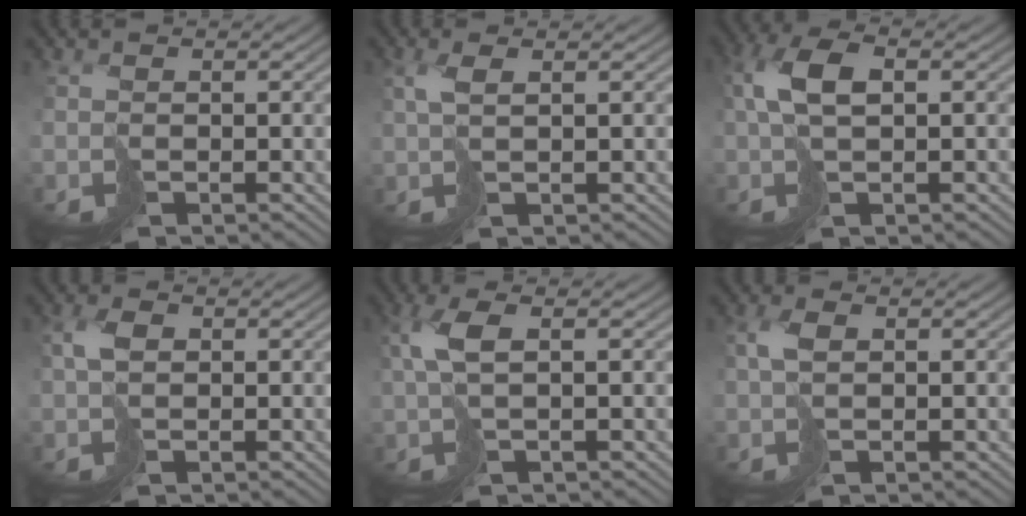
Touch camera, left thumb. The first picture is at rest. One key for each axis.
{"total": 2.6, "fx": 1.2, "fy": 0.7, "fz": 2.2, "tx": -0.042, "ty": 0.009, "tz": 0.024}
{"total": 6.3, "fx": 1.0, "fy": 3.0, "fz": 5.5, "tx": -0.115, "ty": 0.015, "tz": 0.014}
{"total": 2.7, "fx": 0.7, "fy": 1.5, "fz": 2.1, "tx": -0.046, "ty": 0.003, "tz": 0.012}
{"total": 4.7, "fx": 1.3, "fy": 1.6, "fz": 4.3, "tx": -0.089, "ty": 0.013, "tz": 0.023}
{"total": 2.5, "fx": 0.8, "fy": 1.2, "fz": 2.0, "tx": -0.048, "ty": 0.004, "tz": 0.016}